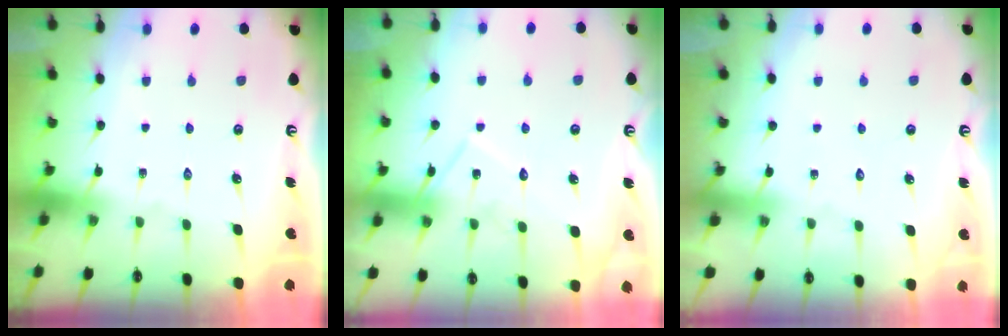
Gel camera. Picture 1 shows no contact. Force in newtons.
{"total": 10.6, "press": 10.6, "slide": 0.7}
{"total": 2.5, "press": 2.5, "slide": 0.3}